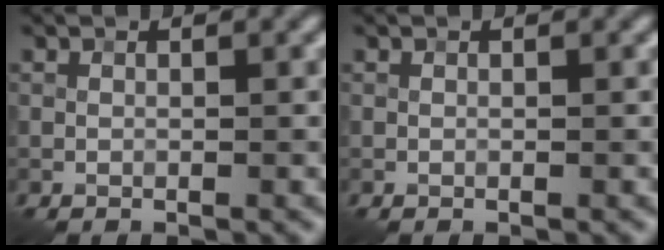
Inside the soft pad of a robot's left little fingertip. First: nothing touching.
{"total": 0.0}